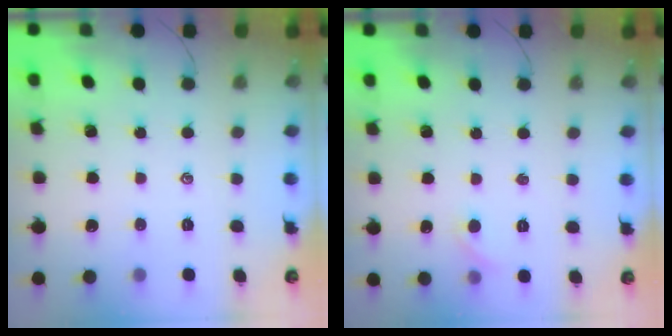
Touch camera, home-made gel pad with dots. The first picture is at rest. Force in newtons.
{"total": 4.0, "press": 3.7, "slide": 1.5}